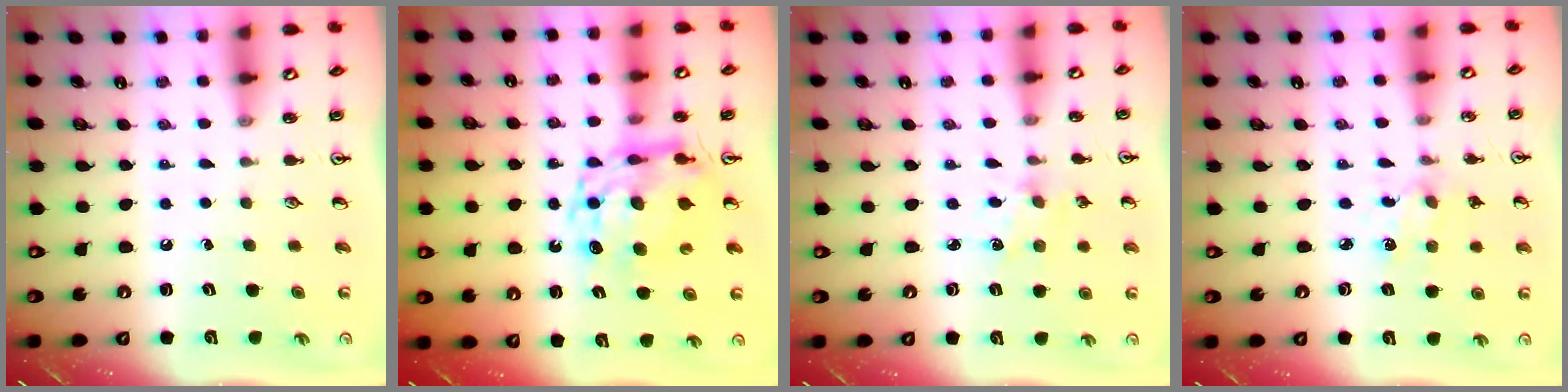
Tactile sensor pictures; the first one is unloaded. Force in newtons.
{"total": 13.2, "press": 13.2, "slide": 1.0}
{"total": 1.8, "press": 1.7, "slide": 0.3}
{"total": 2.0, "press": 2.0, "slide": 0.2}